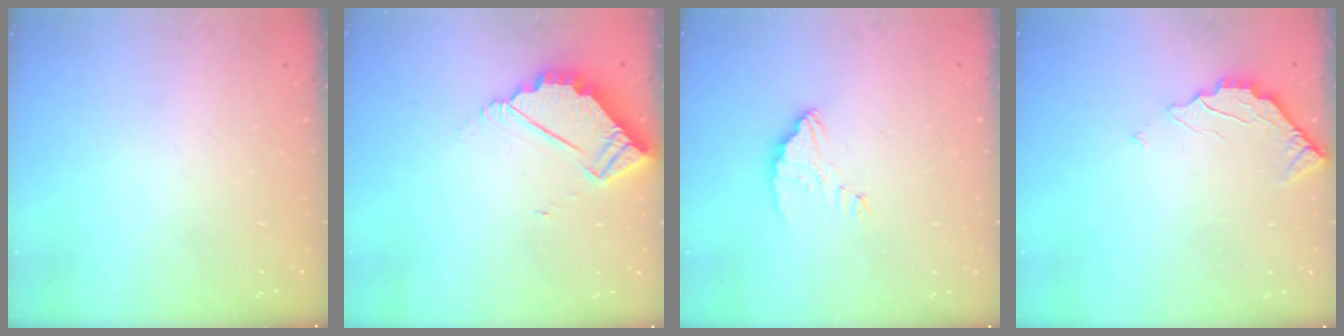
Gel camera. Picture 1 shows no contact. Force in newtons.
{"total": 4.1, "press": 4.1, "slide": 0.2}
{"total": 3.2, "press": 3.2, "slide": 0.2}
{"total": 2.4, "press": 2.4, "slide": 0.2}